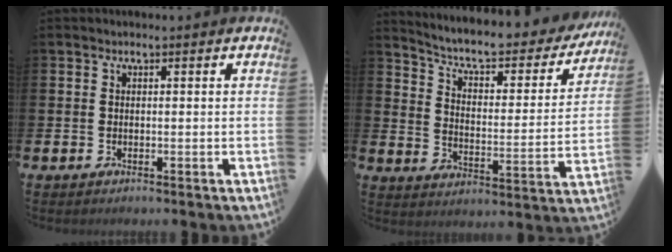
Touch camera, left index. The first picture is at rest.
{"total": 6.8, "force": [5.8, 2.0, 2.9], "torque": [-0.073, -0.048, 0.090]}